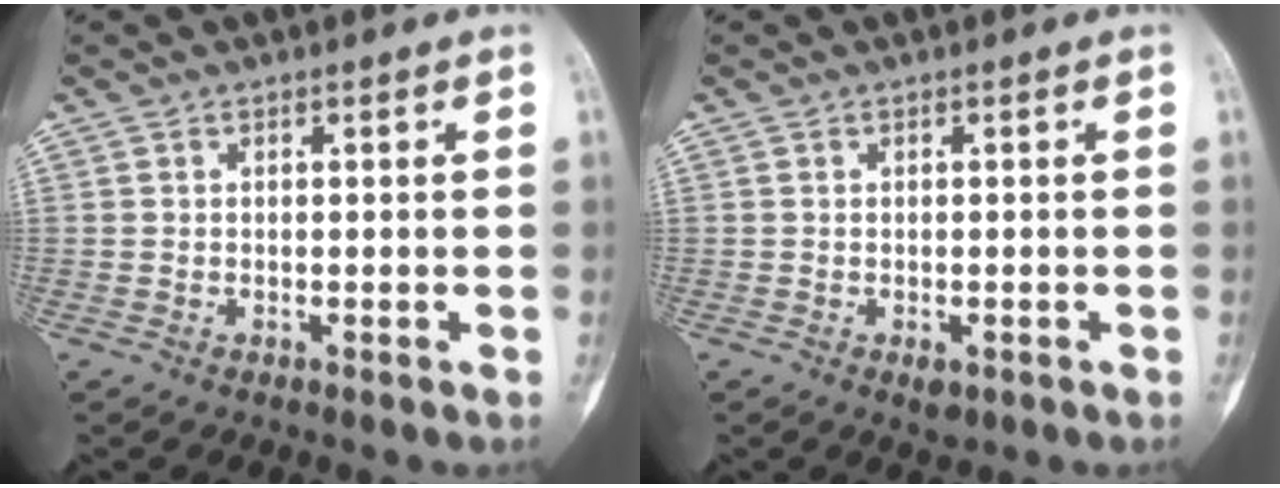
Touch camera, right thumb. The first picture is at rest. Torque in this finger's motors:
{"motor_torque": [0.68, 0.24, -0.02, -0.13, 0.11]}